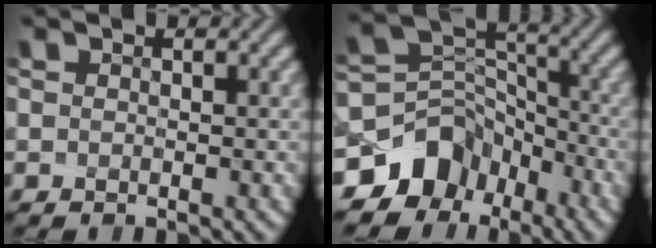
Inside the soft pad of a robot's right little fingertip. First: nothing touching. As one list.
[{"total": 7.7, "force": [-4.8, 5.4, 2.7], "torque": [-0.034, 0.012, -0.091]}]